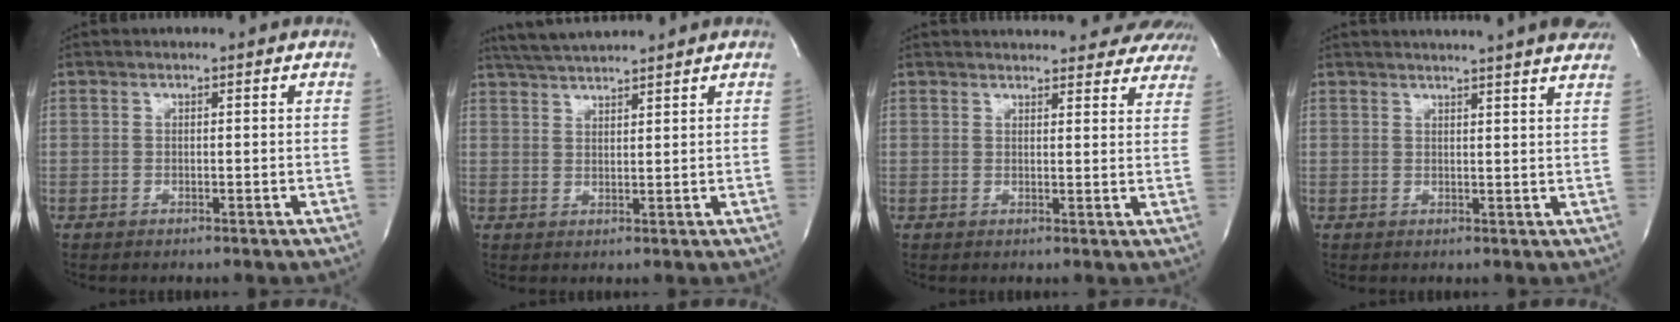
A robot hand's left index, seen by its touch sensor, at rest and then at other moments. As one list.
[{"total": 6.1, "force": [5.7, -0.8, 2.0], "torque": [-0.044, 0.020, 0.104]}, {"total": 22.6, "force": [21.2, 5.5, 5.5], "torque": [-0.084, -0.025, 0.241]}, {"total": 15.8, "force": [14.6, 0.1, 6.2], "torque": [-0.097, -0.006, 0.171]}]